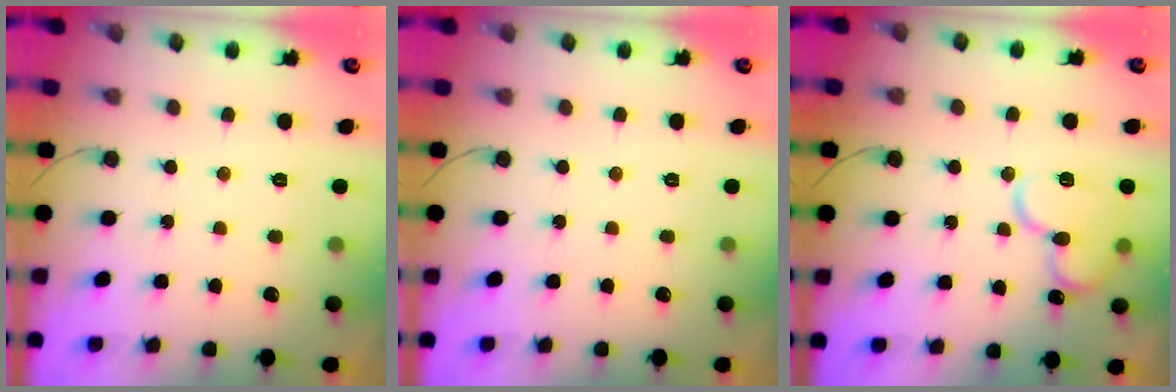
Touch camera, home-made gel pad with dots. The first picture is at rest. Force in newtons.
{"total": 0.0}
{"total": 13.6, "press": 13.5, "slide": 2.0}